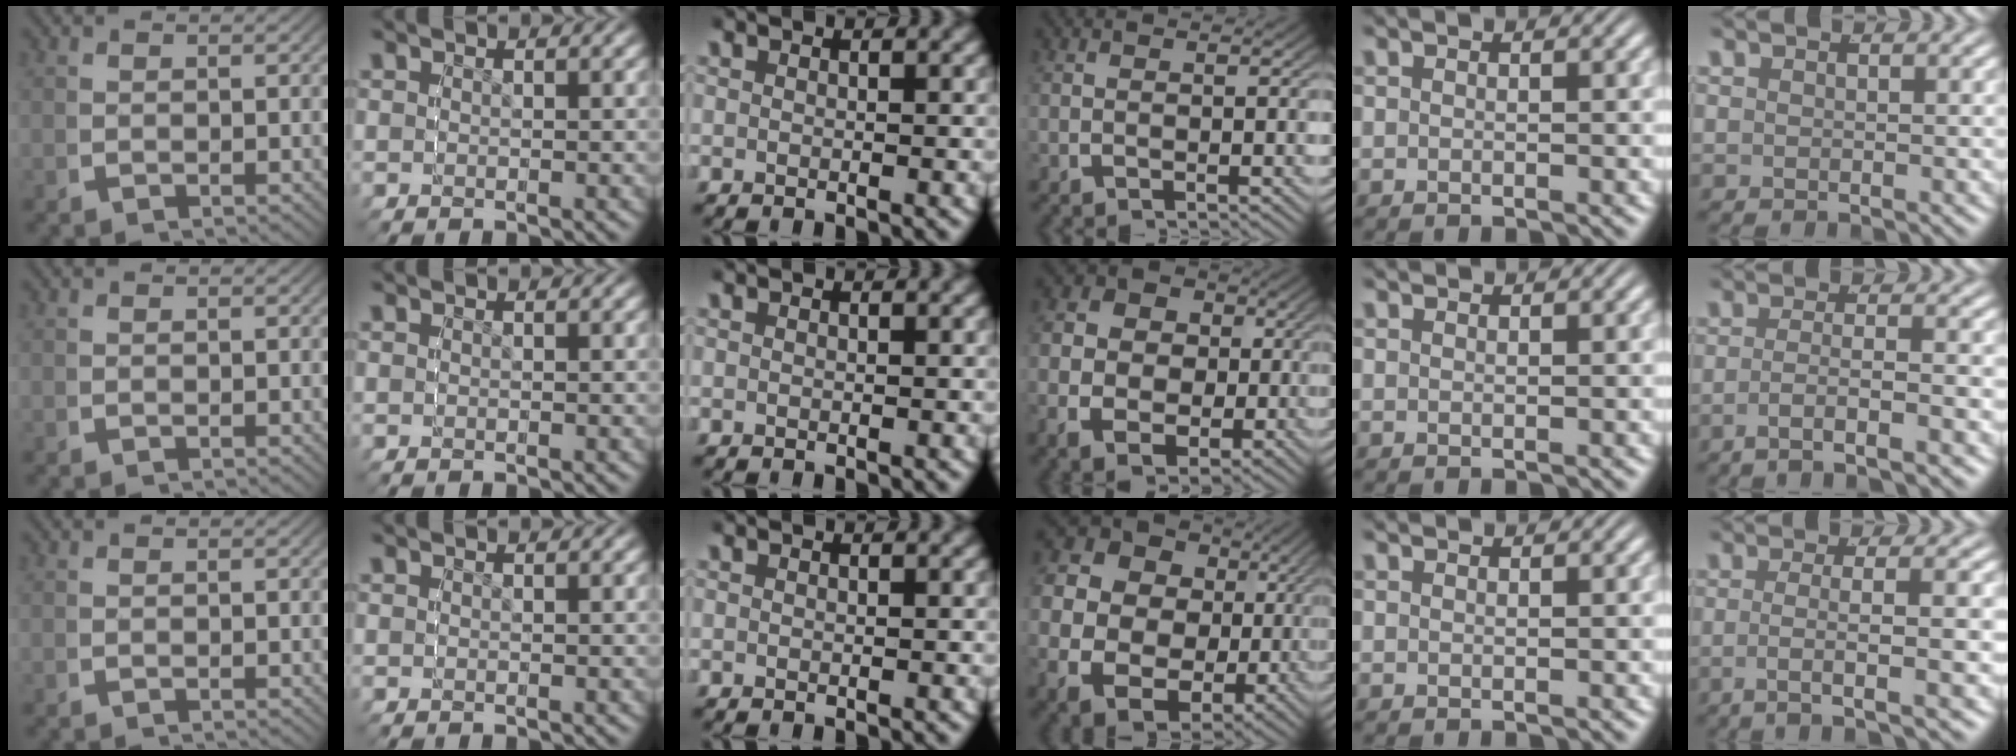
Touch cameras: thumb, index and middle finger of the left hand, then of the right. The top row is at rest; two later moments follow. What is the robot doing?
{"motion": "grasp_and_lifting", "object": "sponge"}